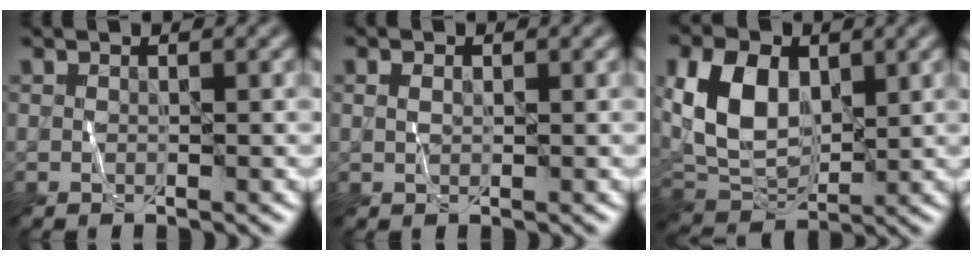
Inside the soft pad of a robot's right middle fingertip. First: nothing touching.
{"total": 1.0, "force": [0.2, 0.7, 0.7], "torque": [-0.014, 0.003, 0.006]}
{"total": 8.1, "force": [1.6, 5.4, 5.8], "torque": [-0.133, 0.002, 0.028]}